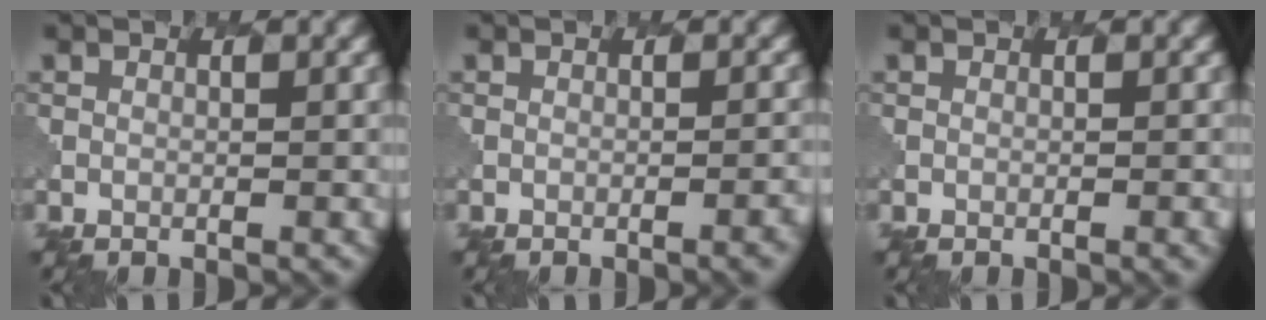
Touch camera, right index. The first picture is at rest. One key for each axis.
{"total": 2.2, "fx": -1.0, "fy": 0.7, "fz": 1.8, "tx": -0.003, "ty": 0.007, "tz": -0.011}
{"total": 1.1, "fx": -0.3, "fy": 0.4, "fz": 1.0, "tx": -0.001, "ty": 0.003, "tz": -0.001}